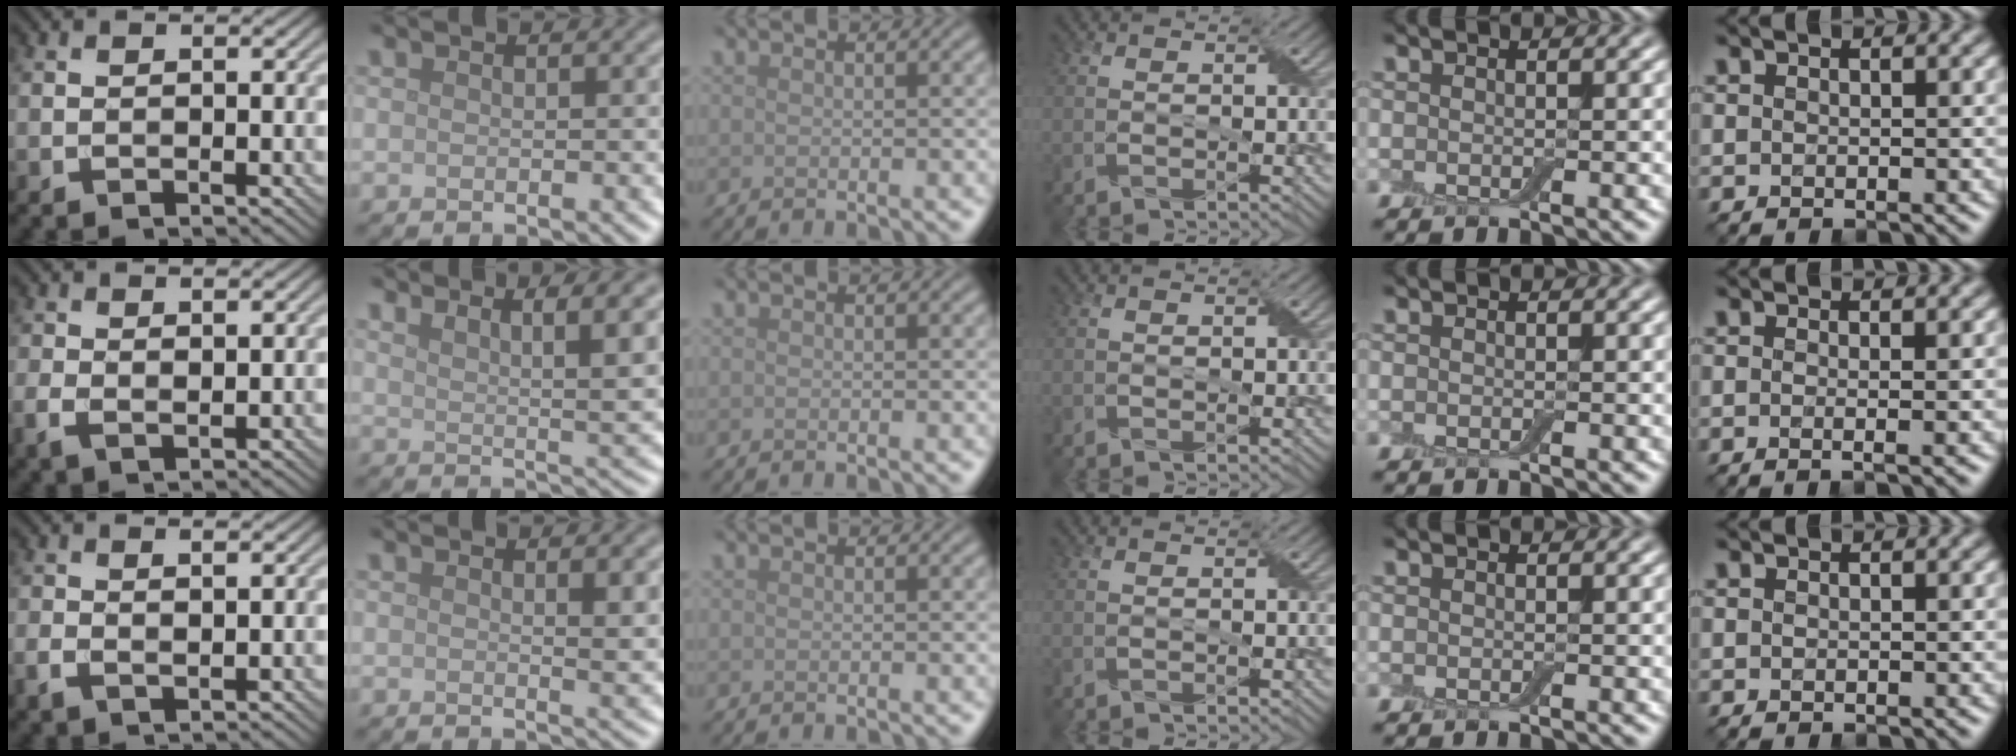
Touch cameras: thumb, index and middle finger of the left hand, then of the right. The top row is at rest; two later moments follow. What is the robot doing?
{"motion": "peel", "object": "bubble wrap"}